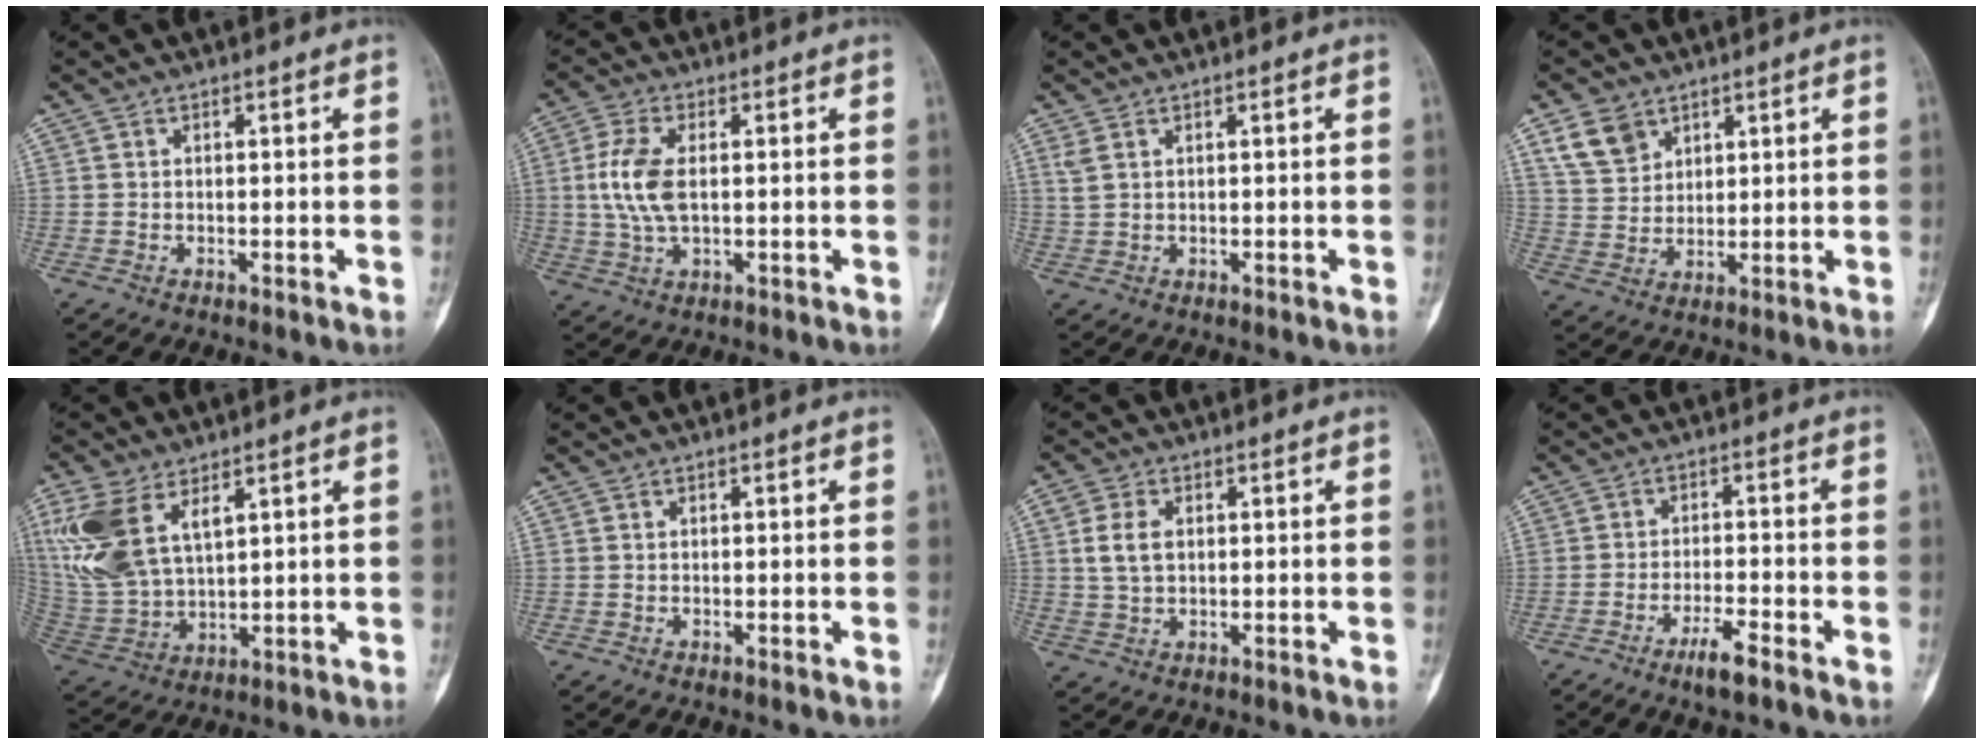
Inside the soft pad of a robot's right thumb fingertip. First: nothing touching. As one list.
[{"total": 8.2, "force": [0.6, 4.3, 7.0], "torque": [-0.165, 0.002, 0.014]}, {"total": 2.1, "force": [1.1, 1.1, 1.3], "torque": [-0.028, 0.009, 0.032]}, {"total": 7.0, "force": [4.1, 4.9, 2.8], "torque": [-0.037, -0.017, 0.087]}, {"total": 14.6, "force": [6.7, 7.9, 10.2], "torque": [-0.219, -0.012, 0.151]}, {"total": 0.0}, {"total": 5.1, "force": [0.9, 3.3, 3.7], "torque": [-0.077, 0.004, 0.019]}, {"total": 4.9, "force": [-3.3, 0.4, 3.6], "torque": [-0.074, 0.014, -0.062]}]